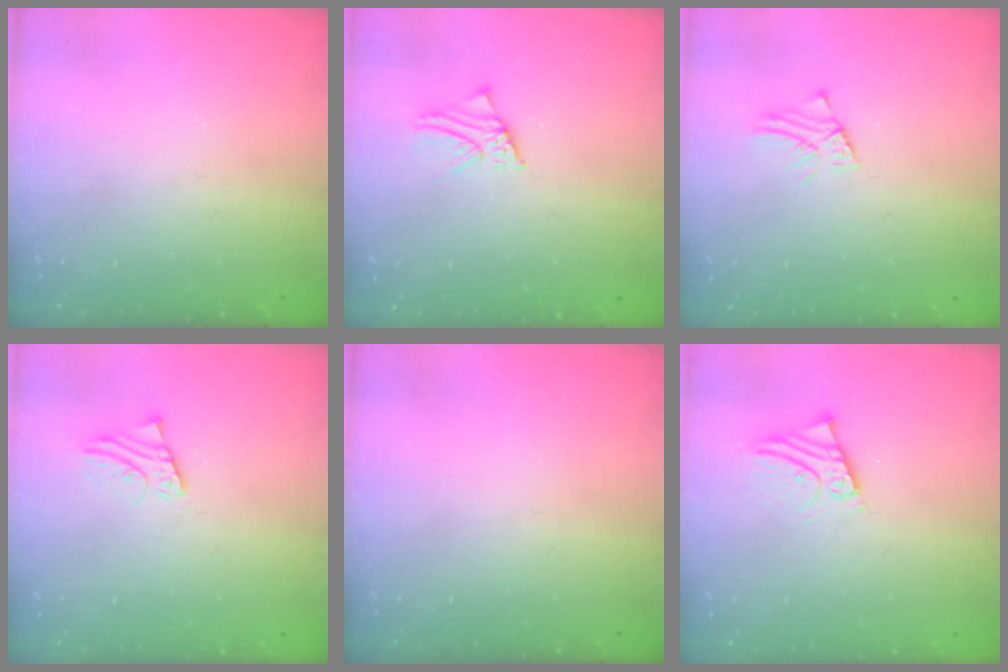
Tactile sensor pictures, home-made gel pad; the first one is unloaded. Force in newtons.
{"total": 1.7, "press": 1.7, "slide": 0.2}
{"total": 1.2, "press": 1.2, "slide": 0.1}
{"total": 1.8, "press": 1.8, "slide": 0.2}
{"total": 0.0}
{"total": 3.5, "press": 3.5, "slide": 0.3}